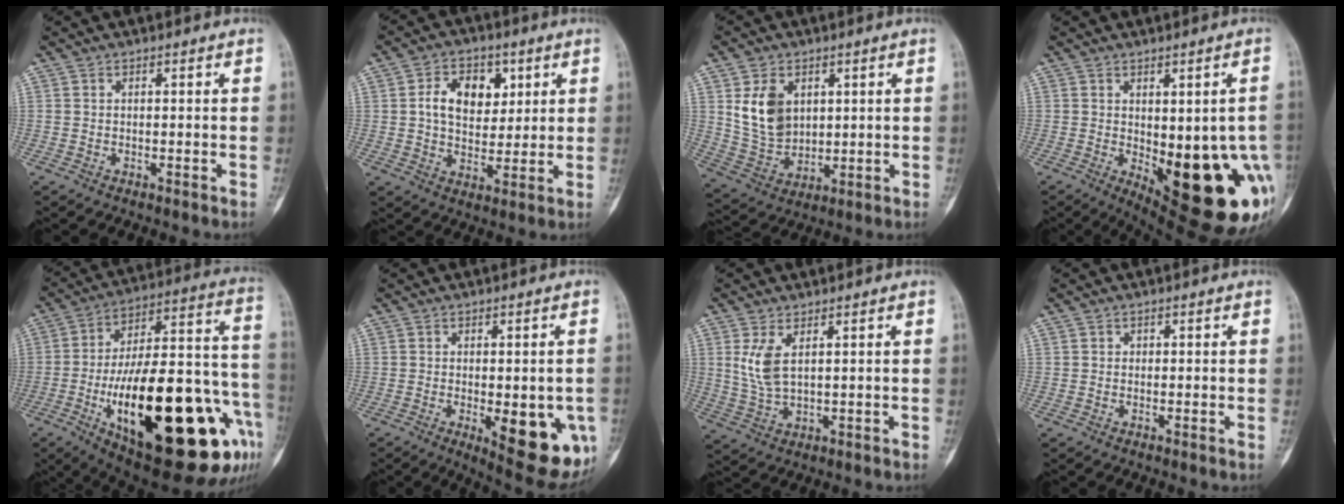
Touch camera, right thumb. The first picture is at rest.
{"total": 10.3, "force": [2.8, 7.2, 6.8], "torque": [-0.074, -0.004, 0.047]}
{"total": 10.4, "force": [3.2, 7.5, 6.5], "torque": [-0.098, -0.018, 0.076]}
{"total": 22.9, "force": [-5.5, 9.0, 20.3], "torque": [-0.187, -0.012, -0.044]}
{"total": 37.6, "force": [-13.2, 13.5, 32.6], "torque": [-0.446, 0.041, -0.189]}
{"total": 13.9, "force": [-3.9, 5.3, 12.3], "torque": [-0.125, -0.013, -0.036]}
{"total": 5.8, "force": [1.9, 2.5, 4.9], "torque": [-0.107, -0.010, 0.050]}
{"total": 0.5, "force": [0.1, 0.5, 0.1], "torque": [0.001, 0.002, 0.001]}